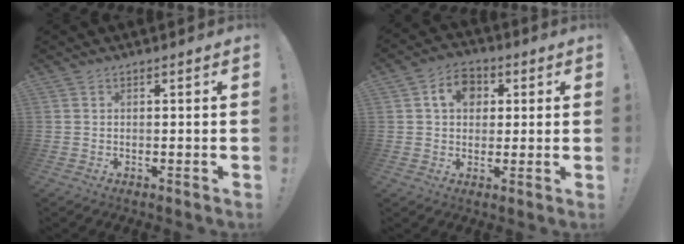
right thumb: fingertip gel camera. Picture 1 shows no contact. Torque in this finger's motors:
{"motor_torque": [1.11, 1.05, 0.05, -0.05, 0.00]}